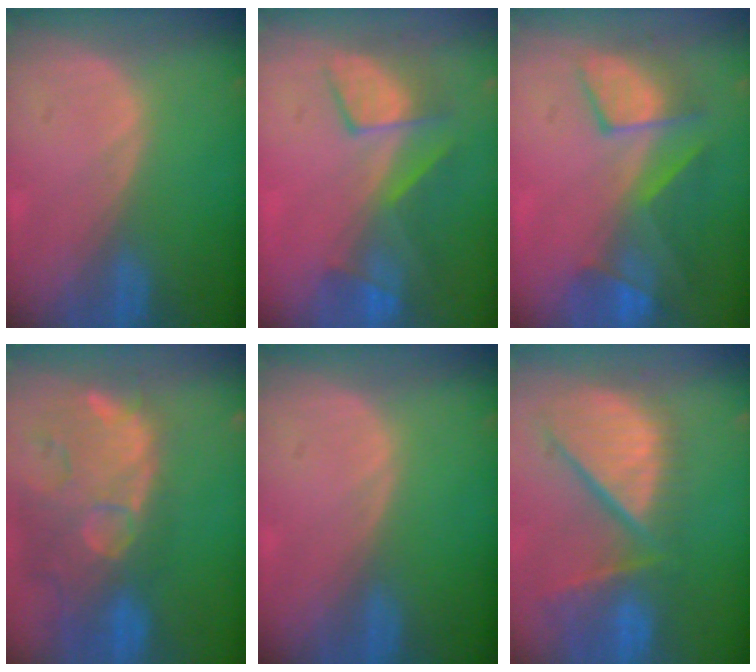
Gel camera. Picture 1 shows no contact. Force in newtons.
{"total": 7.7, "press": 7.3, "slide": 2.5}
{"total": 8.7, "press": 8.2, "slide": 2.8}
{"total": 14.6, "press": 11.8, "slide": 8.6}
{"total": 0.0}
{"total": 13.0, "press": 10.9, "slide": 7.1}